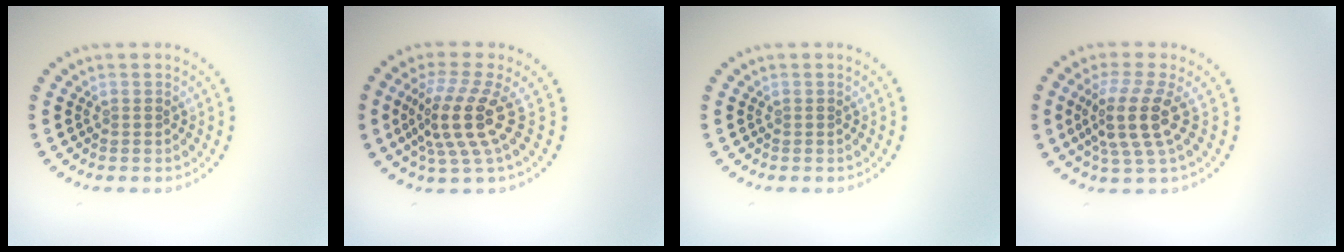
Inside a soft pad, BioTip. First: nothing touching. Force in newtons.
{"total": 4.7, "press": 3.4, "slide": 3.2}
{"total": 0.0}
{"total": 4.2, "press": 3.2, "slide": 2.8}